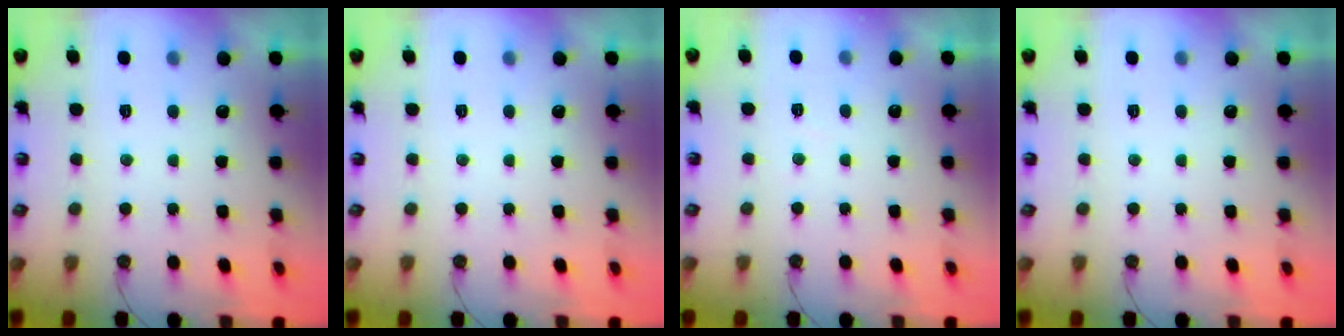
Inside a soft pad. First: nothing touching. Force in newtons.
{"total": 0.0}
{"total": 2.9, "press": 2.9, "slide": 0.5}
{"total": 0.0}